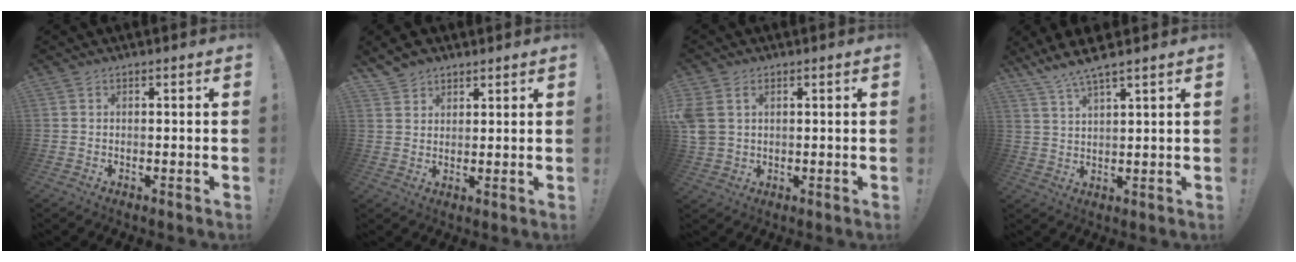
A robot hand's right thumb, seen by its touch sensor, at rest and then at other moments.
{"total": 4.2, "force": [3.6, 2.1, 0.7], "torque": [-0.016, -0.020, 0.070]}
{"total": 4.7, "force": [1.8, 3.7, 2.4], "torque": [-0.062, -0.002, 0.035]}
{"total": 6.2, "force": [5.4, -0.1, 3.0], "torque": [-0.068, -0.029, 0.098]}